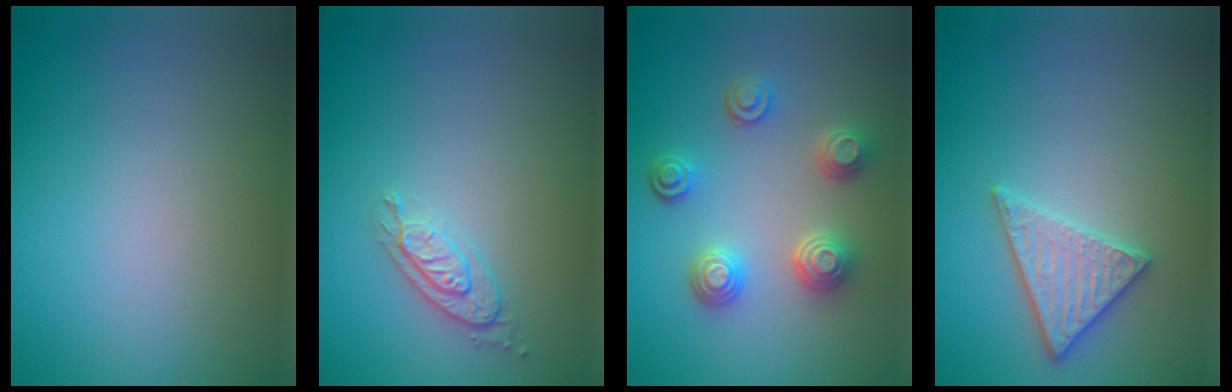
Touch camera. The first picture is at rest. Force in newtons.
{"total": 2.1, "press": 1.9, "slide": 0.8}
{"total": 3.8, "press": 3.3, "slide": 2.0}
{"total": 2.8, "press": 2.7, "slide": 0.7}